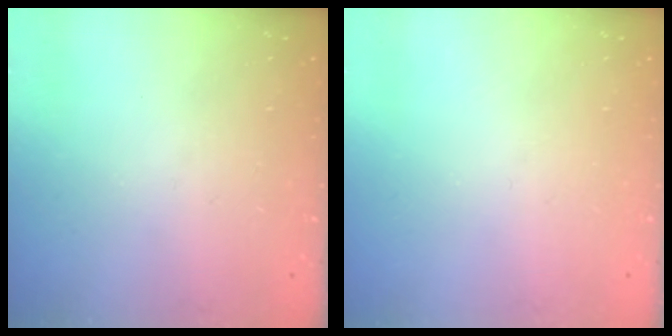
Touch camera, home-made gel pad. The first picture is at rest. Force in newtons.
{"total": 0.0}